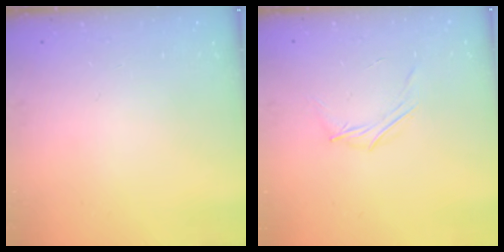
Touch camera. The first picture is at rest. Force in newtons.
{"total": 3.7, "press": 3.5, "slide": 1.1}